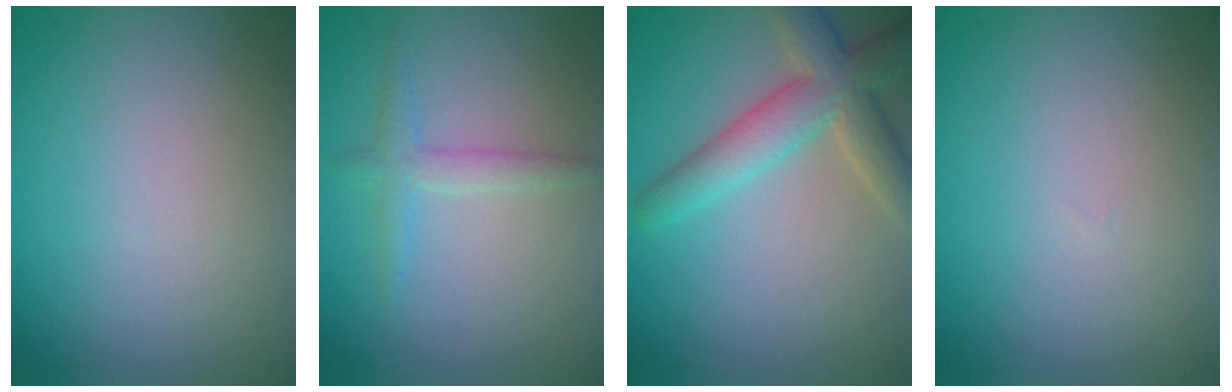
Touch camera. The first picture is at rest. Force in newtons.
{"total": 1.8, "press": 1.8, "slide": 0.1}
{"total": 5.2, "press": 5.2, "slide": 0.4}
{"total": 0.0}